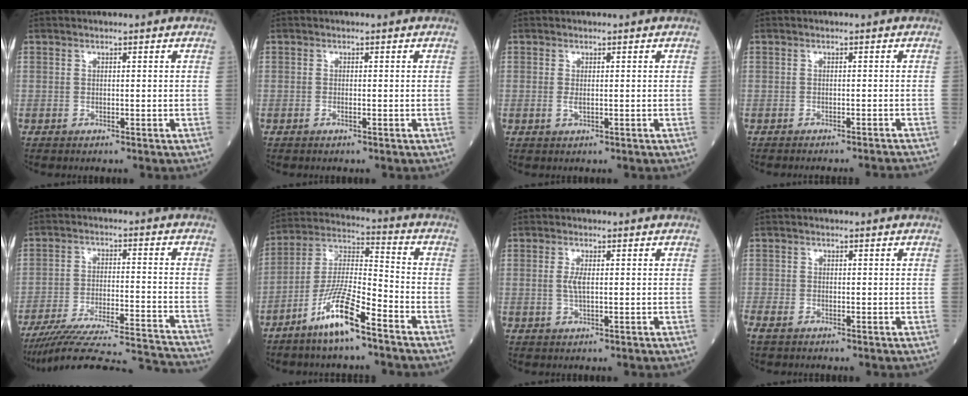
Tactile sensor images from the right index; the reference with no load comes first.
{"total": 0.5, "force": [-0.2, 0.0, 0.5], "torque": [-0.012, -0.001, -0.004]}
{"total": 1.0, "force": [0.0, 0.3, 0.9], "torque": [-0.022, -0.003, 0.001]}
{"total": 6.4, "force": [-6.2, -0.5, 1.5], "torque": [-0.007, -0.014, -0.069]}
{"total": 24.6, "force": [-23.3, -0.3, 7.8], "torque": [-0.085, -0.031, -0.331]}
{"total": 11.6, "force": [-7.3, 1.3, 9.0], "torque": [-0.183, -0.014, -0.143]}
{"total": 2.1, "force": [0.1, 0.6, 2.0], "torque": [-0.047, -0.002, 0.003]}
{"total": 2.8, "force": [-2.0, 1.4, 1.4], "torque": [-0.033, -0.005, -0.036]}